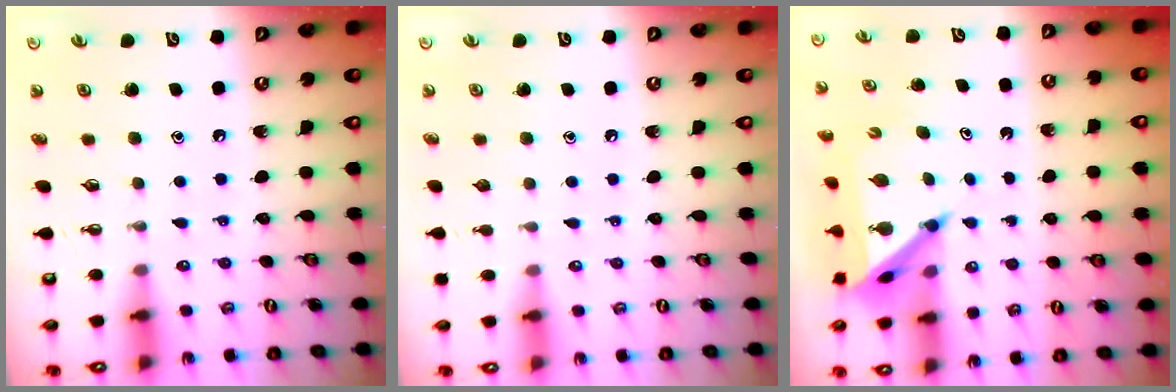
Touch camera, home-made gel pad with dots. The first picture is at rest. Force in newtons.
{"total": 0.0}
{"total": 7.1, "press": 7.1, "slide": 0.7}